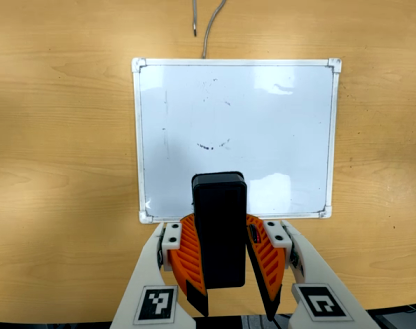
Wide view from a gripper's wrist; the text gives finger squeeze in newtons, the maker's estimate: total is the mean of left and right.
{"total": 11.4, "left": 10.9, "right": 12.0}